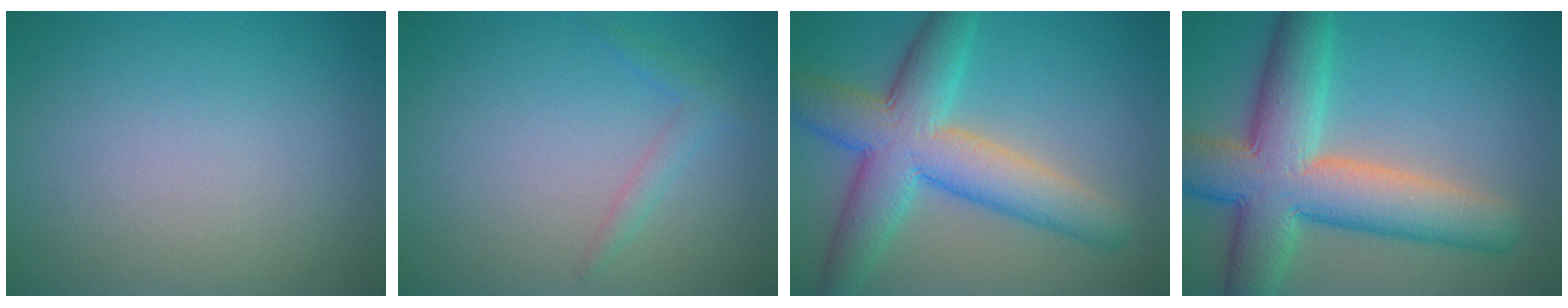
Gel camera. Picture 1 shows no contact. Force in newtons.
{"total": 0.7, "press": 0.7, "slide": 0.0}
{"total": 8.6, "press": 8.6, "slide": 0.3}
{"total": 10.8, "press": 10.8, "slide": 0.4}